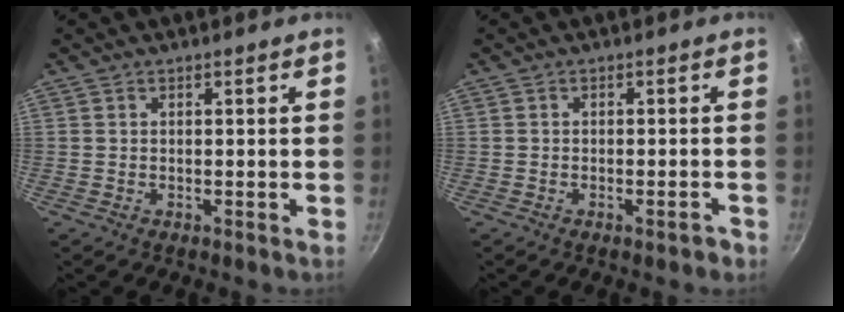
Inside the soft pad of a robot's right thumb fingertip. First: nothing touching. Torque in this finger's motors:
{"motor_torque": [-0.20, 0.04, -0.08, -0.10, 0.01]}